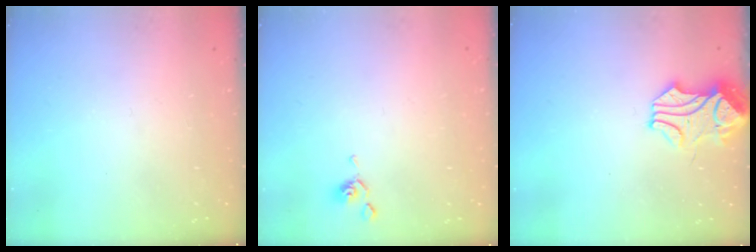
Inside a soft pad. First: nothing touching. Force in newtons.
{"total": 1.8, "press": 1.8, "slide": 0.2}
{"total": 0.0}